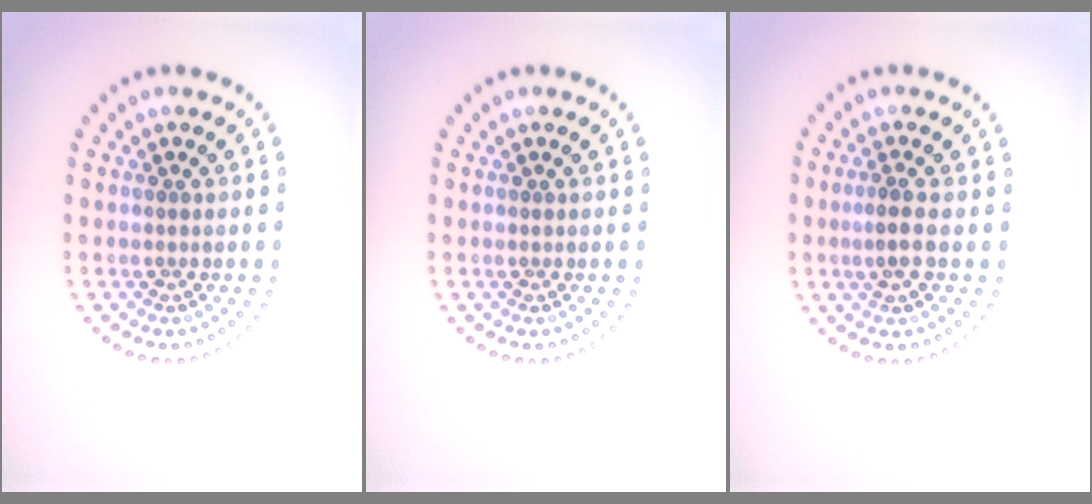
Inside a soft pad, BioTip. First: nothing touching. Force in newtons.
{"total": 0.0}
{"total": 2.0, "press": 1.8, "slide": 1.0}